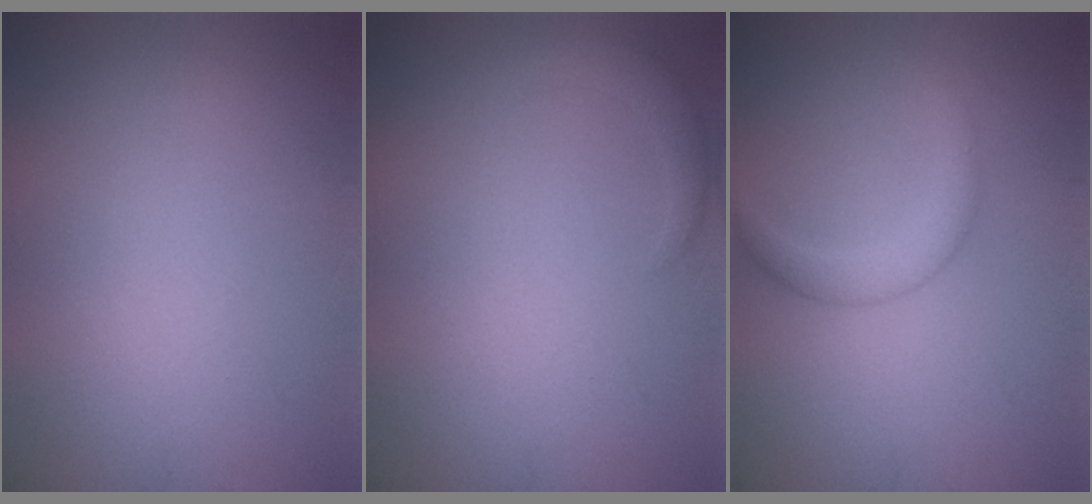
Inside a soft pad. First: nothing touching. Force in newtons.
{"total": 1.6, "press": 1.6, "slide": 0.2}
{"total": 2.4, "press": 2.4, "slide": 0.1}